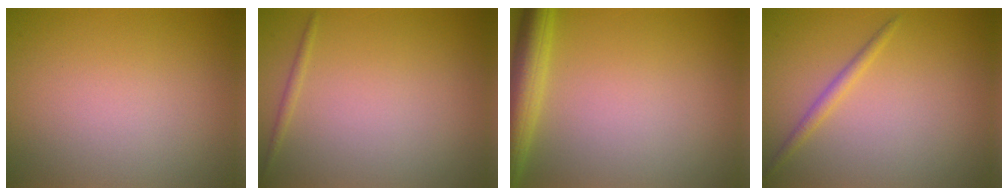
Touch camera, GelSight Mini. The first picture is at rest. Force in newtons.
{"total": 0.6, "press": 0.6, "slide": 0.1}
{"total": 4.5, "press": 4.5, "slide": 0.2}
{"total": 1.3, "press": 1.3, "slide": 0.0}